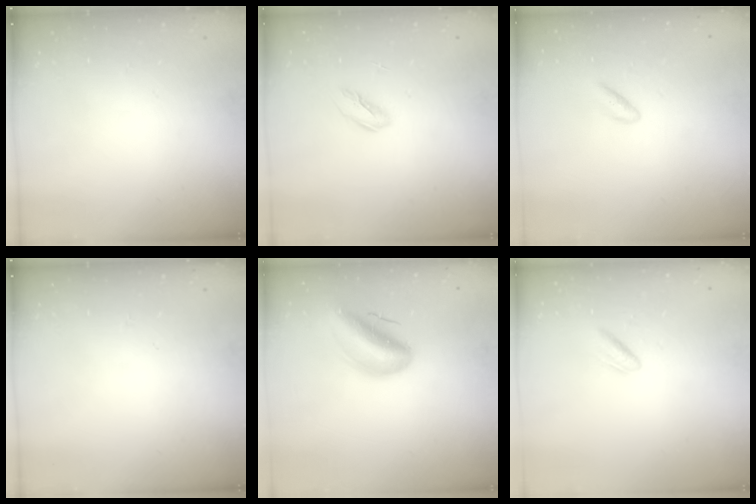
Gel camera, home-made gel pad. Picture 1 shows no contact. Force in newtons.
{"total": 3.7, "press": 3.7, "slide": 0.3}
{"total": 2.9, "press": 2.6, "slide": 1.2}
{"total": 0.0}
{"total": 12.4, "press": 11.9, "slide": 3.5}
{"total": 2.1, "press": 1.8, "slide": 1.1}